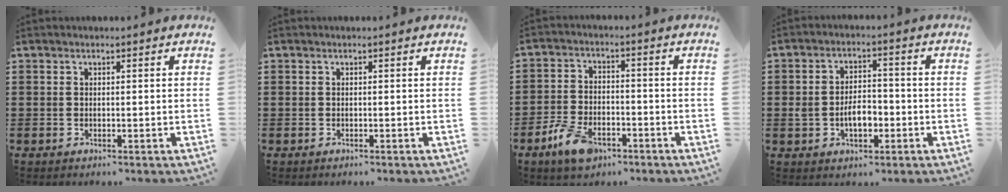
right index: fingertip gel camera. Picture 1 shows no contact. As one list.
[{"total": 0.0}, {"total": 6.2, "force": [-4.0, 3.1, 3.6], "torque": [-0.084, 0.010, -0.077]}, {"total": 5.2, "force": [-1.4, 3.1, 4.0], "torque": [-0.078, 0.002, -0.031]}]